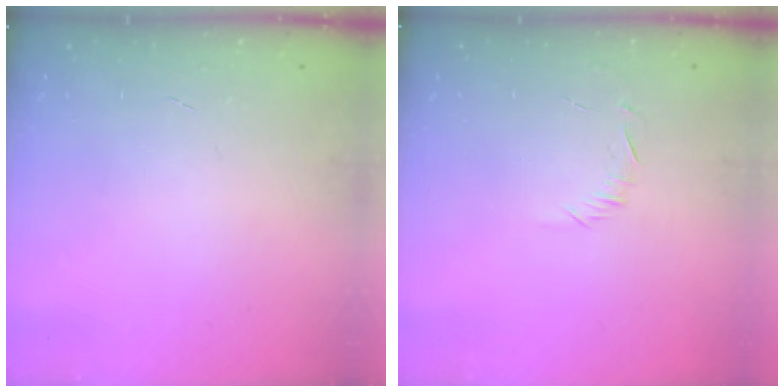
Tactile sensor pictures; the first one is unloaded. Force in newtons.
{"total": 5.6, "press": 5.3, "slide": 1.7}